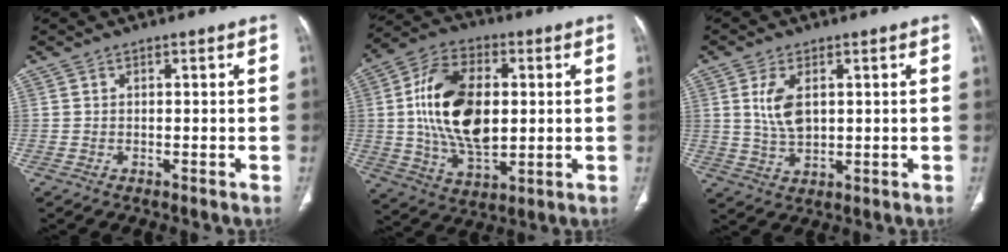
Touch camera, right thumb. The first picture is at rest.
{"total": 18.8, "force": [1.7, 11.1, 15.1], "torque": [-0.260, 0.002, 0.036]}
{"total": 6.7, "force": [1.8, 3.7, 5.3], "torque": [-0.101, -0.006, 0.041]}